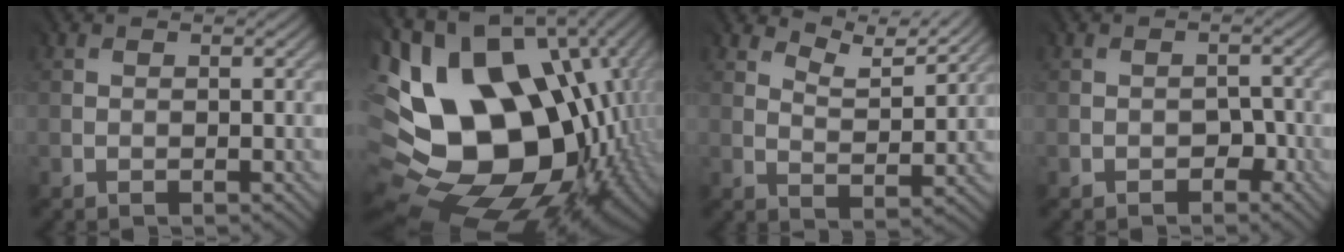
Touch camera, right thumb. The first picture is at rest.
{"total": 21.2, "force": [1.1, 15.4, 14.5], "torque": [-0.299, -0.026, 0.054]}
{"total": 5.9, "force": [5.3, 1.2, 2.2], "torque": [-0.047, 0.000, 0.100]}
{"total": 2.4, "force": [-1.7, 1.2, 1.2], "torque": [-0.009, 0.000, -0.028]}